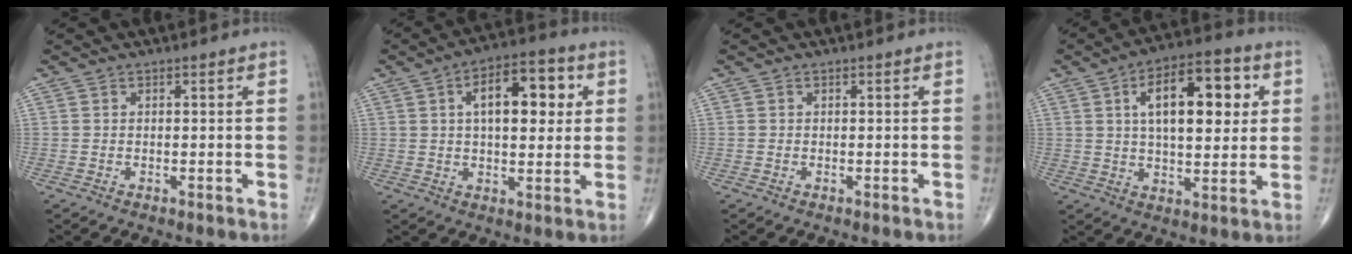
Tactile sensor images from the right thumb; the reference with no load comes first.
{"total": 12.9, "force": [3.3, 6.3, 10.8], "torque": [-0.135, 0.011, 0.046]}
{"total": 0.0}
{"total": 16.3, "force": [4.3, 7.6, 13.7], "torque": [-0.186, 0.005, 0.065]}